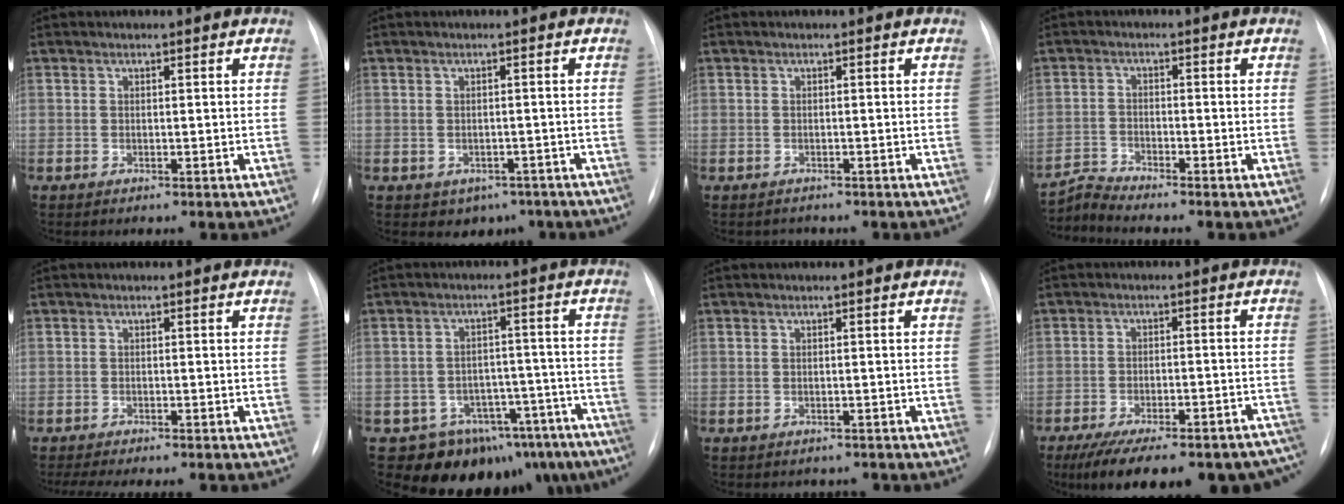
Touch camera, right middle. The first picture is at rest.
{"total": 3.8, "force": [-2.5, 2.8, 1.0], "torque": [-0.002, 0.007, -0.025]}
{"total": 0.8, "force": [-0.5, 0.6, -0.2], "torque": [-0.002, 0.005, -0.010]}
{"total": 3.7, "force": [-3.3, -1.5, -0.7], "torque": [0.005, -0.015, -0.064]}
{"total": 7.9, "force": [-6.9, 1.6, 3.6], "torque": [-0.045, -0.001, -0.096]}
{"total": 15.5, "force": [-12.5, 8.6, 3.2], "torque": [-0.015, 0.054, -0.148]}
{"total": 2.7, "force": [-2.4, 1.2, 0.1], "torque": [-0.001, 0.004, -0.029]}
{"total": 23.4, "force": [-19.3, 7.2, 11.1], "torque": [-0.128, 0.005, -0.247]}